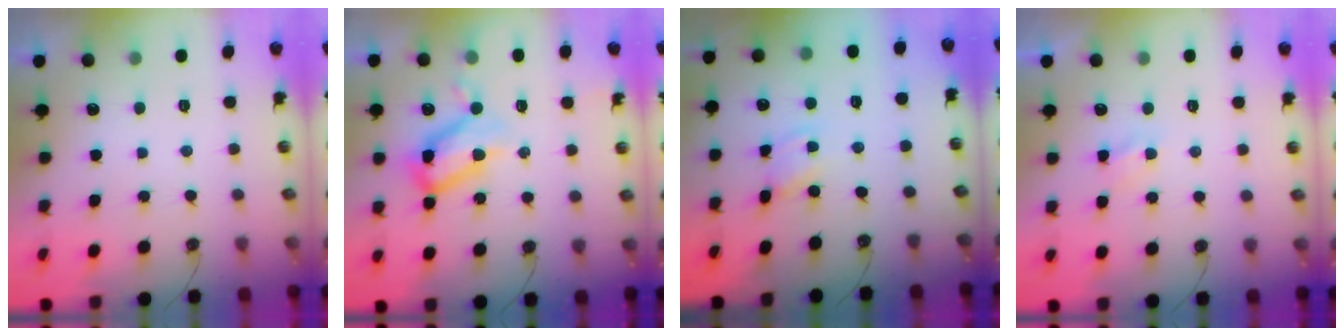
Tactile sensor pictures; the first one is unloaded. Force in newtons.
{"total": 14.1, "press": 14.0, "slide": 1.1}
{"total": 1.6, "press": 1.6, "slide": 0.2}
{"total": 3.0, "press": 3.0, "slide": 0.5}